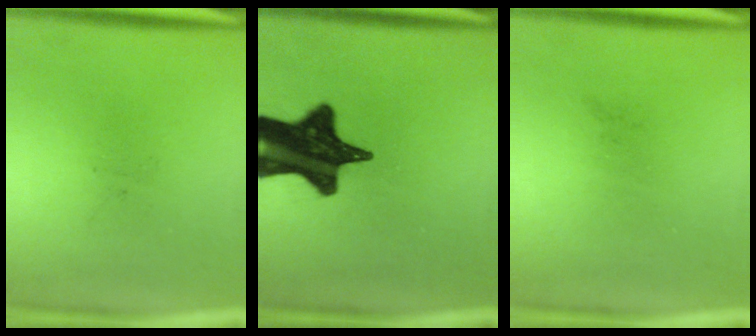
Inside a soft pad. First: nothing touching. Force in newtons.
{"total": 17.4}
{"total": 0.0}